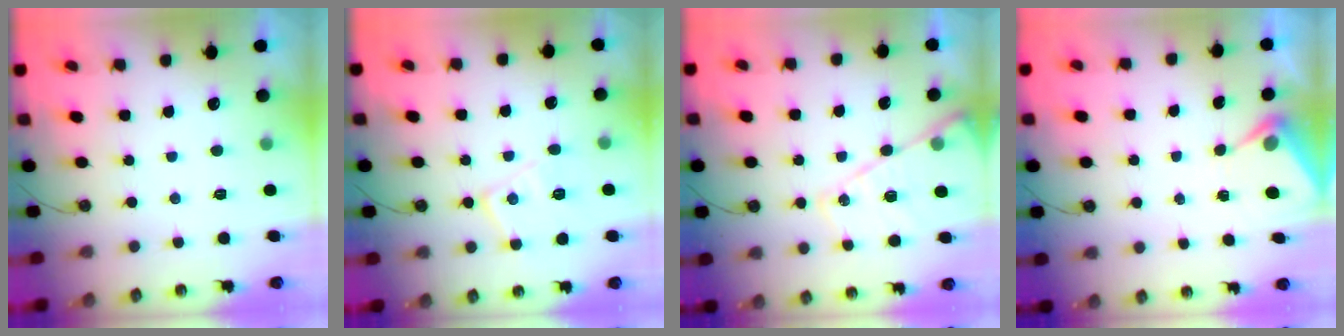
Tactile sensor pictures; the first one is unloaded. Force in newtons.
{"total": 12.0, "press": 11.9, "slide": 0.9}
{"total": 15.8, "press": 15.8, "slide": 1.5}
{"total": 5.8, "press": 5.8, "slide": 0.3}